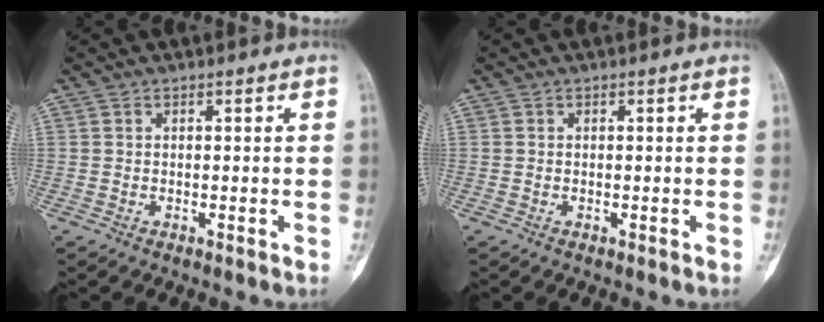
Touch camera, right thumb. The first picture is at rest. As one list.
[{"total": 0.0}]